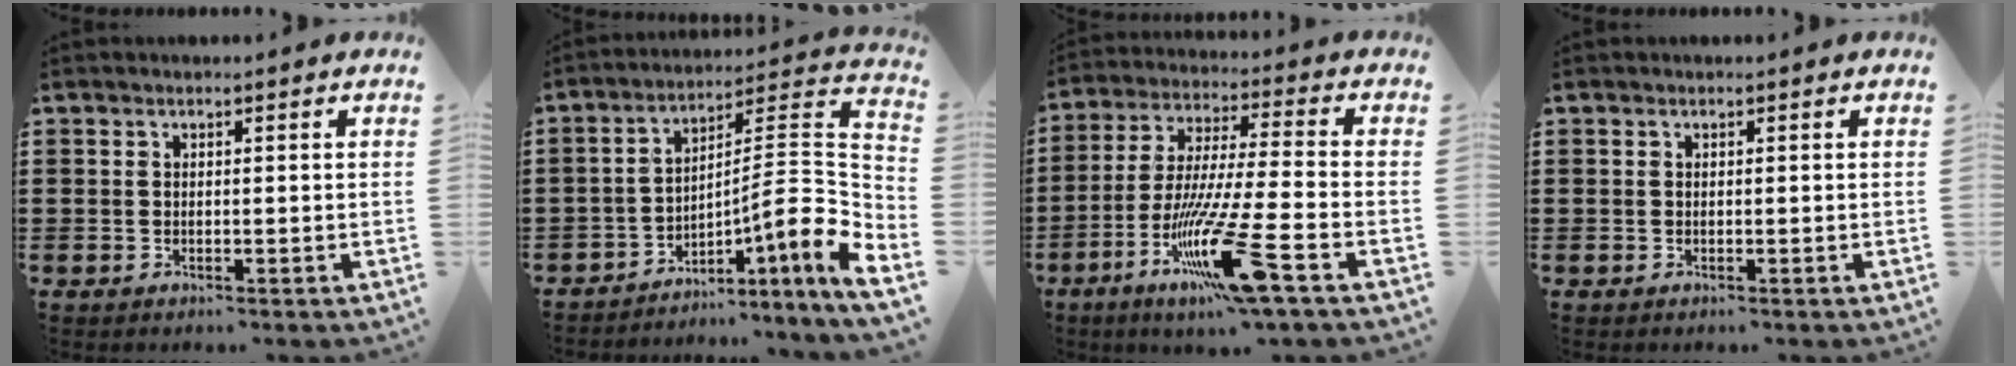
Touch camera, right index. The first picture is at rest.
{"total": 9.5, "force": [-3.4, 0.5, 8.9], "torque": [-0.133, -0.040, -0.078]}
{"total": 15.9, "force": [-8.0, 1.2, 13.8], "torque": [-0.288, -0.013, -0.148]}
{"total": 0.0}